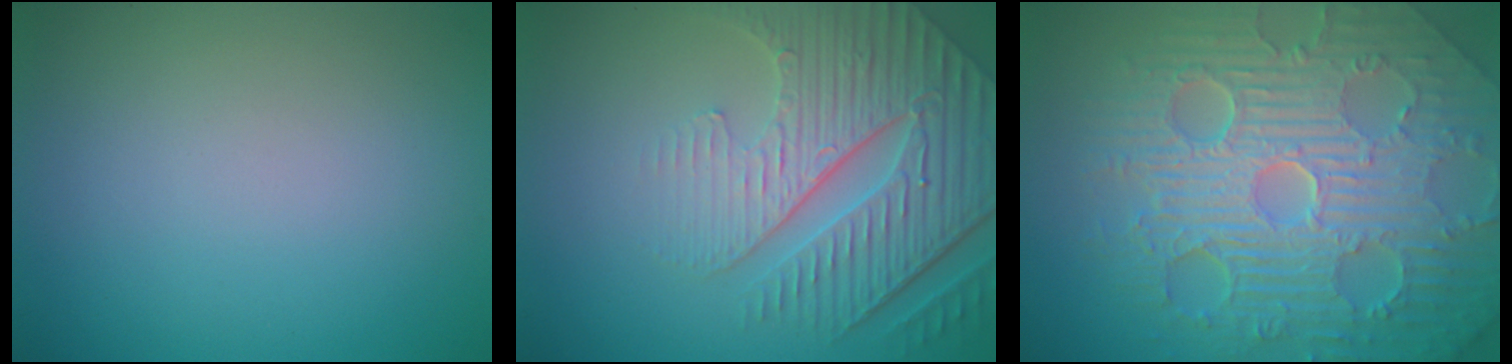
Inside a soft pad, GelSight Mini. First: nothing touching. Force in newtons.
{"total": 7.4, "press": 5.6, "slide": 4.8}
{"total": 11.6, "press": 7.5, "slide": 8.9}